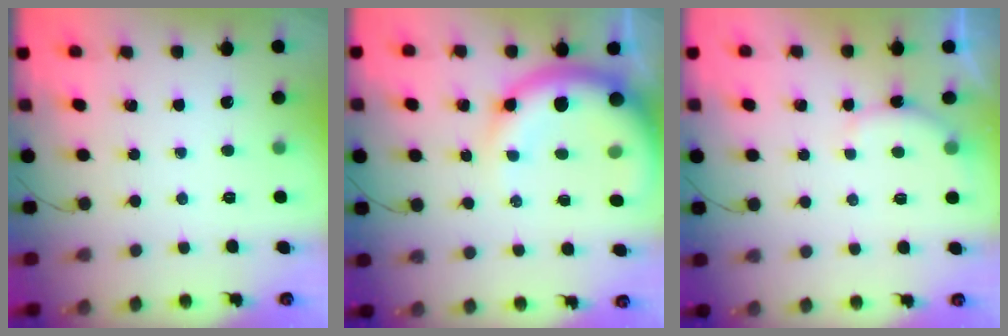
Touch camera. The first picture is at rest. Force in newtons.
{"total": 14.5, "press": 14.2, "slide": 3.0}
{"total": 5.2, "press": 5.1, "slide": 0.9}